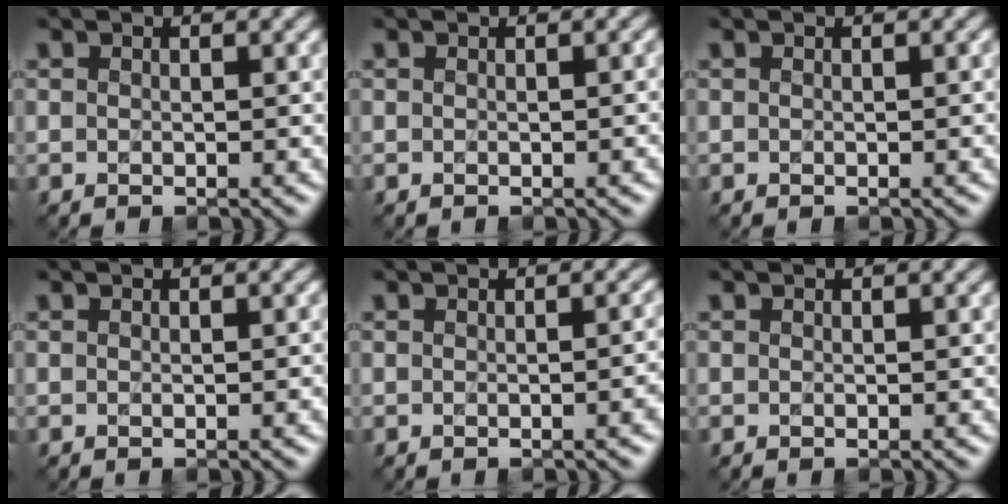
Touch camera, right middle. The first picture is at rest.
{"total": 1.7, "force": [-0.1, 0.8, 1.5], "torque": [-0.001, 0.003, 0.001]}
{"total": 1.0, "force": [0.0, 0.4, 0.9], "torque": [0.000, 0.002, 0.001]}
{"total": 1.4, "force": [-0.1, 0.6, 1.2], "torque": [-0.003, 0.001, 0.002]}
{"total": 3.5, "force": [-0.5, 1.5, 3.1], "torque": [-0.015, 0.003, -0.002]}
{"total": 0.0}